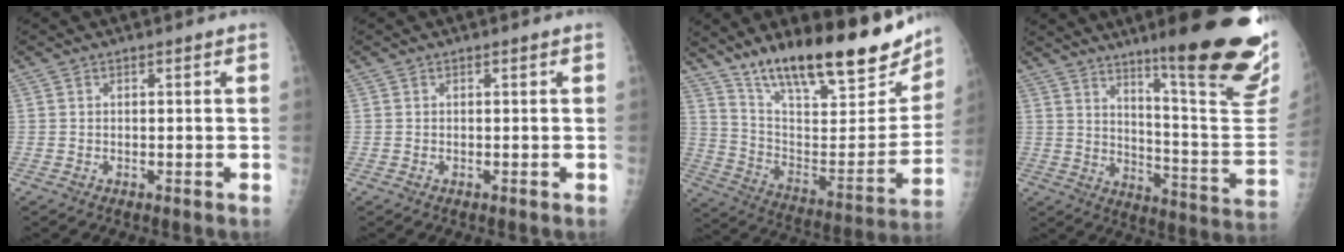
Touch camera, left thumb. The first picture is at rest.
{"total": 0.0}
{"total": 28.0, "force": [20.0, 8.5, 17.7], "torque": [-0.240, -0.075, 0.313]}
{"total": 25.9, "force": [16.1, 3.7, 19.9], "torque": [-0.238, -0.094, 0.231]}